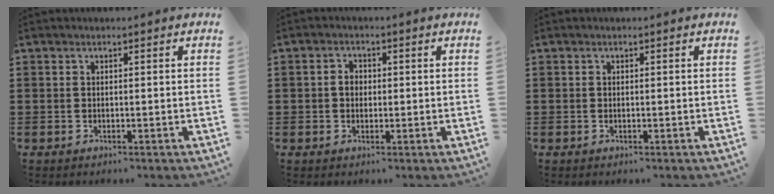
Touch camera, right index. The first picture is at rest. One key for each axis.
{"total": 2.2, "fx": 0.0, "fy": 1.8, "fz": 1.3, "tx": -0.028, "ty": 0.009, "tz": -0.001}
{"total": 0.0}